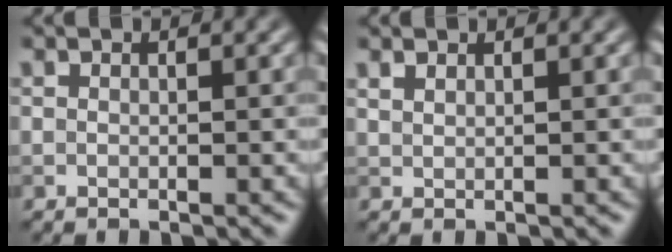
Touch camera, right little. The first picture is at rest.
{"total": 0.8, "force": [0.7, 0.2, 0.3], "torque": [-0.008, 0.001, 0.016]}